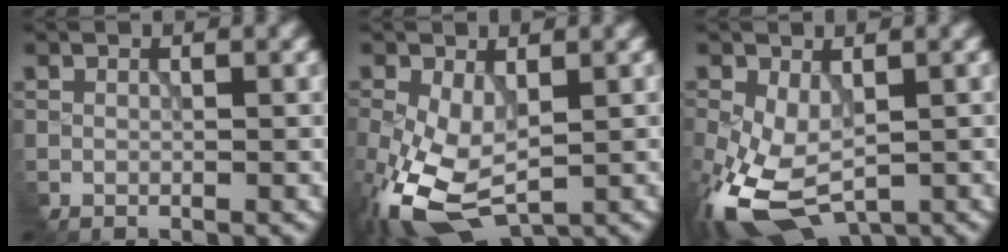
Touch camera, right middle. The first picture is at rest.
{"total": 7.8, "force": [-2.0, 4.1, 6.3], "torque": [-0.168, -0.018, -0.033]}
{"total": 8.3, "force": [-2.8, 4.4, 6.5], "torque": [-0.170, -0.020, -0.046]}